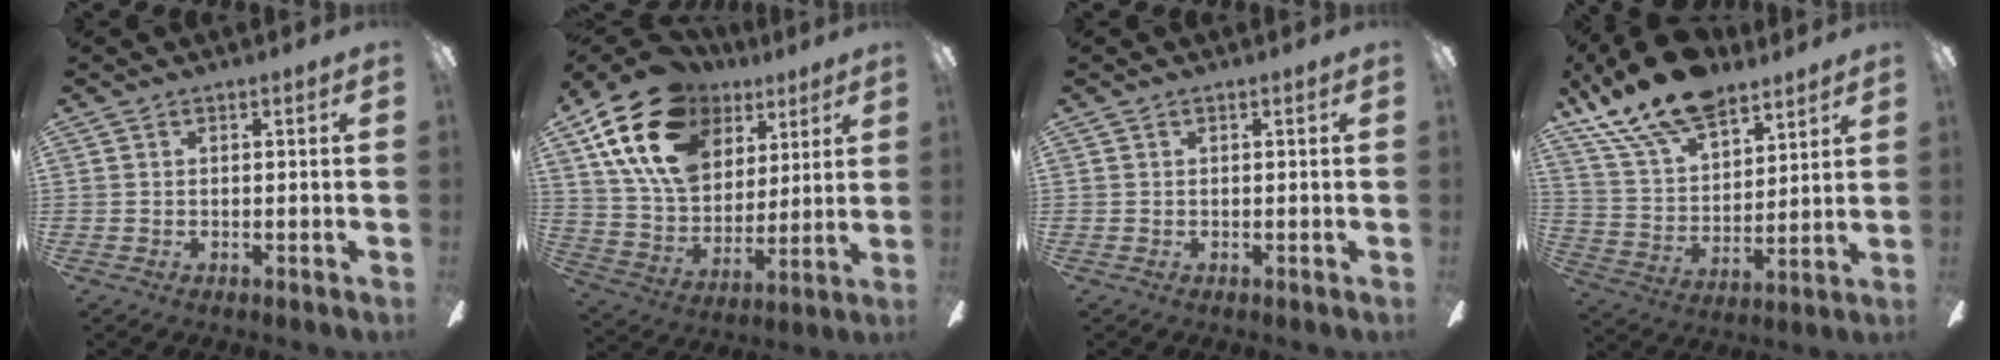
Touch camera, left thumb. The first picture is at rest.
{"total": 21.6, "force": [10.7, 14.3, 12.0], "torque": [-0.228, -0.032, 0.197]}
{"total": 0.0}
{"total": 17.8, "force": [13.2, 8.2, 8.7], "torque": [-0.176, -0.075, 0.237]}